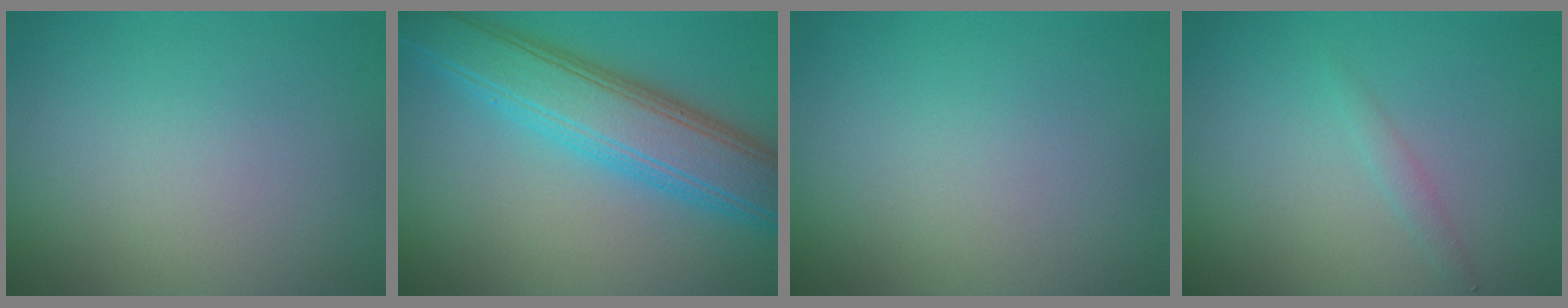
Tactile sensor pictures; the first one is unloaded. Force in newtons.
{"total": 7.5, "press": 7.5, "slide": 0.3}
{"total": 0.0}
{"total": 0.8, "press": 0.8, "slide": 0.0}